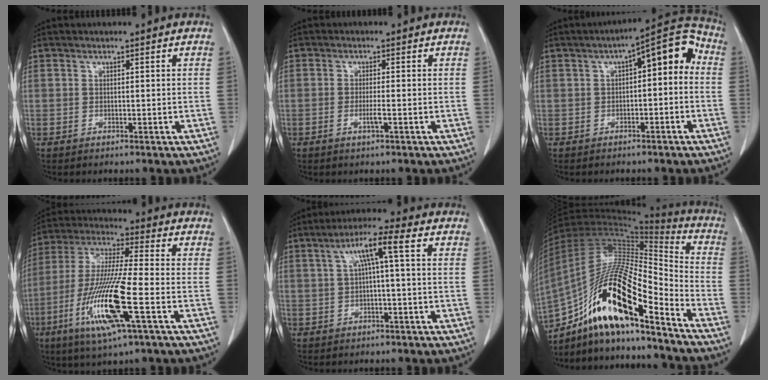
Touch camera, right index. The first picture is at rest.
{"total": 1.9, "force": [-0.7, 0.0, 1.7], "torque": [-0.035, -0.003, -0.012]}
{"total": 9.2, "force": [0.6, 3.1, 8.7], "torque": [-0.116, 0.045, 0.005]}
{"total": 15.9, "force": [-5.5, 0.7, 14.9], "torque": [-0.310, -0.020, -0.105]}
{"total": 6.5, "force": [1.4, 0.1, 6.3], "torque": [-0.113, 0.025, 0.024]}
{"total": 22.4, "force": [-14.0, 4.0, 16.9], "torque": [-0.326, -0.005, -0.247]}